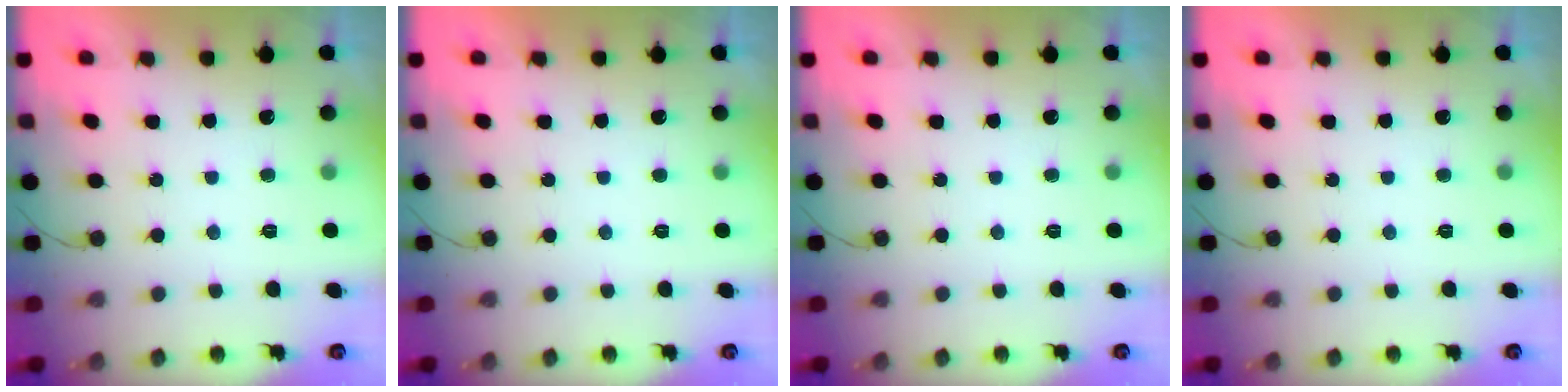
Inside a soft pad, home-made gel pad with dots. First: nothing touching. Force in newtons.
{"total": 0.0}
{"total": 0.0}
{"total": 0.0}